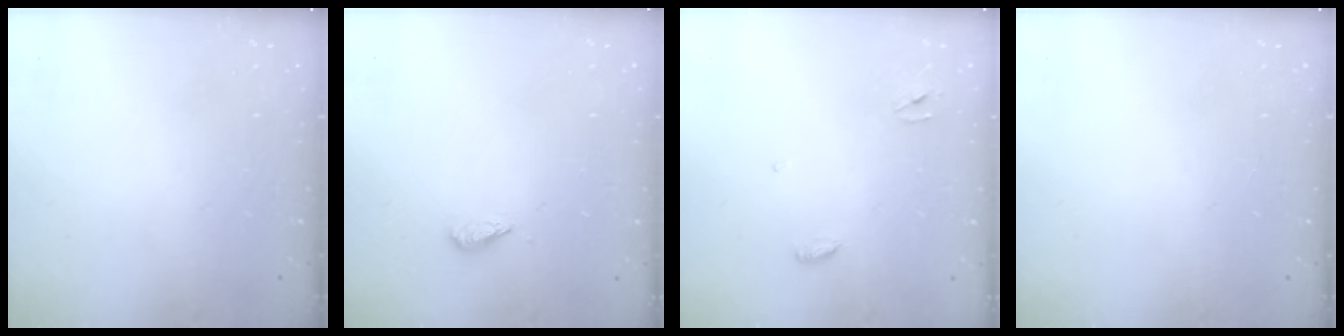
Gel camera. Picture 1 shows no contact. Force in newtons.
{"total": 2.7, "press": 2.7, "slide": 0.6}
{"total": 3.3, "press": 3.3, "slide": 0.3}
{"total": 0.0}